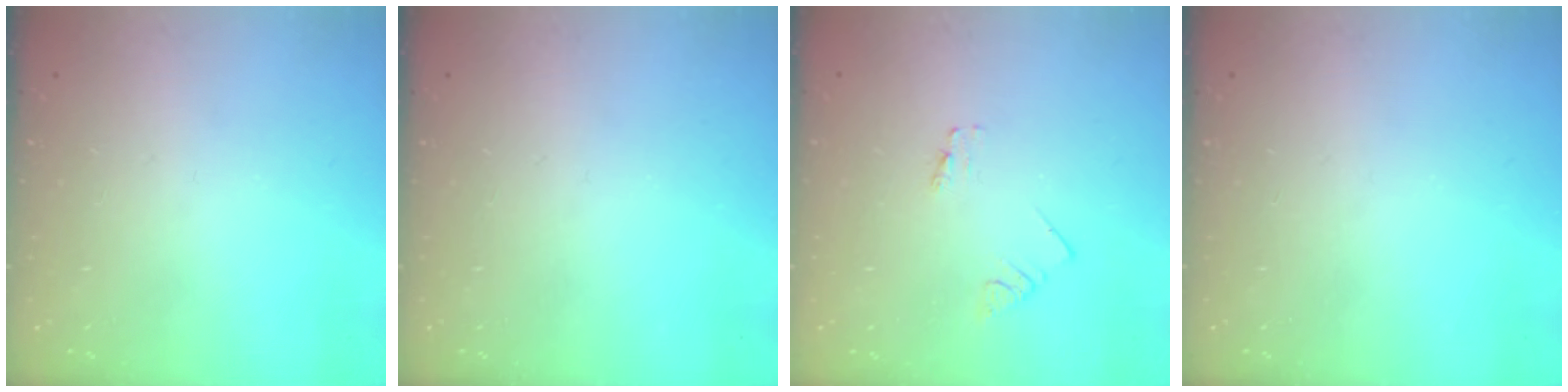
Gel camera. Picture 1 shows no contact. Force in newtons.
{"total": 0.0}
{"total": 0.0}
{"total": 0.0}